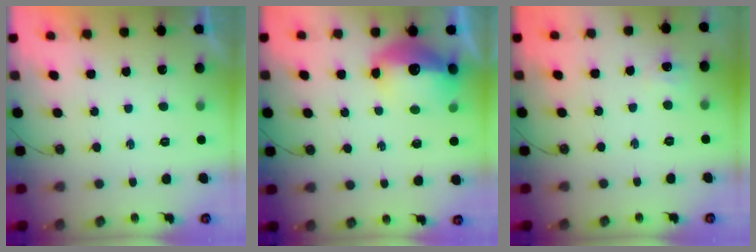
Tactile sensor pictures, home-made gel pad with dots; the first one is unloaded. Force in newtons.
{"total": 14.1, "press": 14.0, "slide": 1.3}
{"total": 3.2, "press": 3.2, "slide": 0.6}